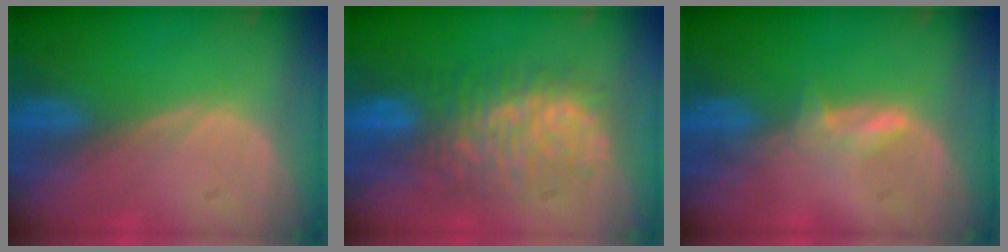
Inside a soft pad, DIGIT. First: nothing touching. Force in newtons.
{"total": 10.1, "press": 10.0, "slide": 1.1}
{"total": 2.3, "press": 2.3, "slide": 0.4}